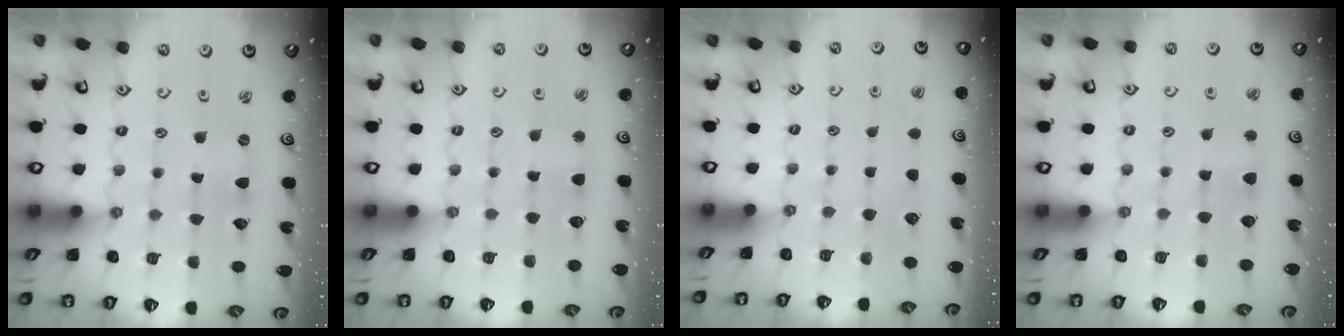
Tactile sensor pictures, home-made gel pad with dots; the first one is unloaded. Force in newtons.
{"total": 2.4, "press": 2.4, "slide": 0.4}
{"total": 0.0}
{"total": 2.2, "press": 2.2, "slide": 0.2}